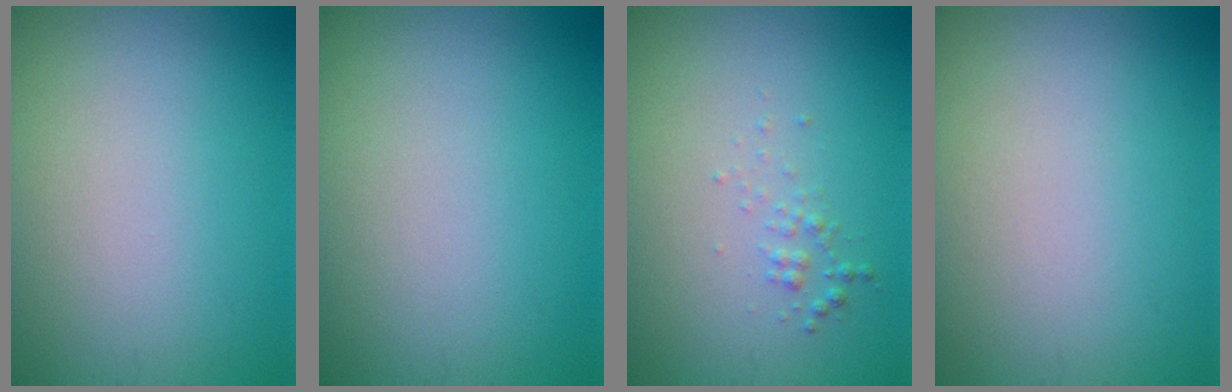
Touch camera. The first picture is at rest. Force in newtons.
{"total": 0.0}
{"total": 0.9, "press": 0.9, "slide": 0.0}
{"total": 0.0}